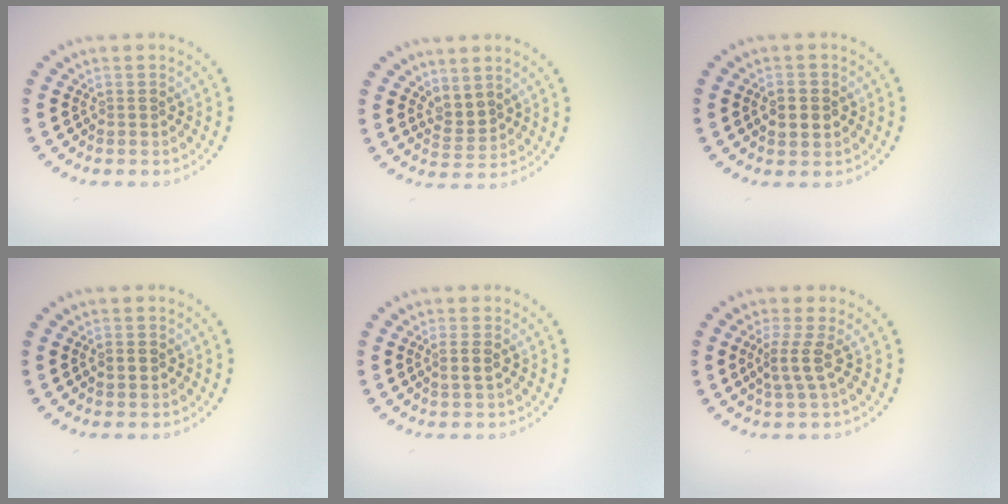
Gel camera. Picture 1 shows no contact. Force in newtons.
{"total": 1.7, "press": 1.2, "slide": 1.2}
{"total": 2.0, "press": 2.0, "slide": 0.2}
{"total": 1.1, "press": 1.1, "slide": 0.2}
{"total": 1.3, "press": 1.1, "slide": 0.7}
{"total": 2.2, "press": 1.6, "slide": 1.5}